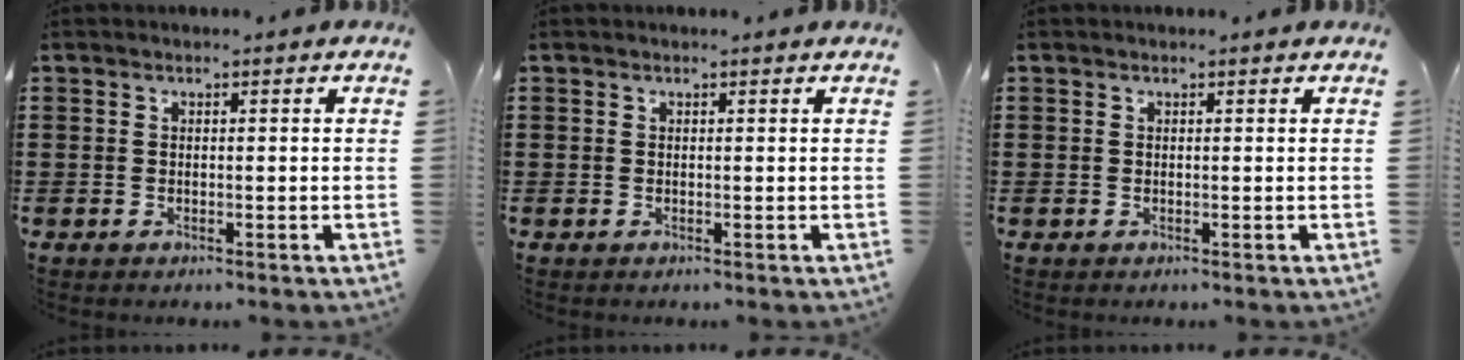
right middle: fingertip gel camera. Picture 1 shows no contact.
{"total": 0.0}
{"total": 0.0}